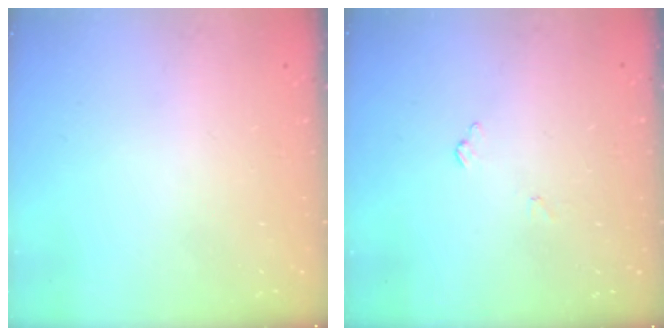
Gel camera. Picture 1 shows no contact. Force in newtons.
{"total": 5.5, "press": 5.5, "slide": 0.5}